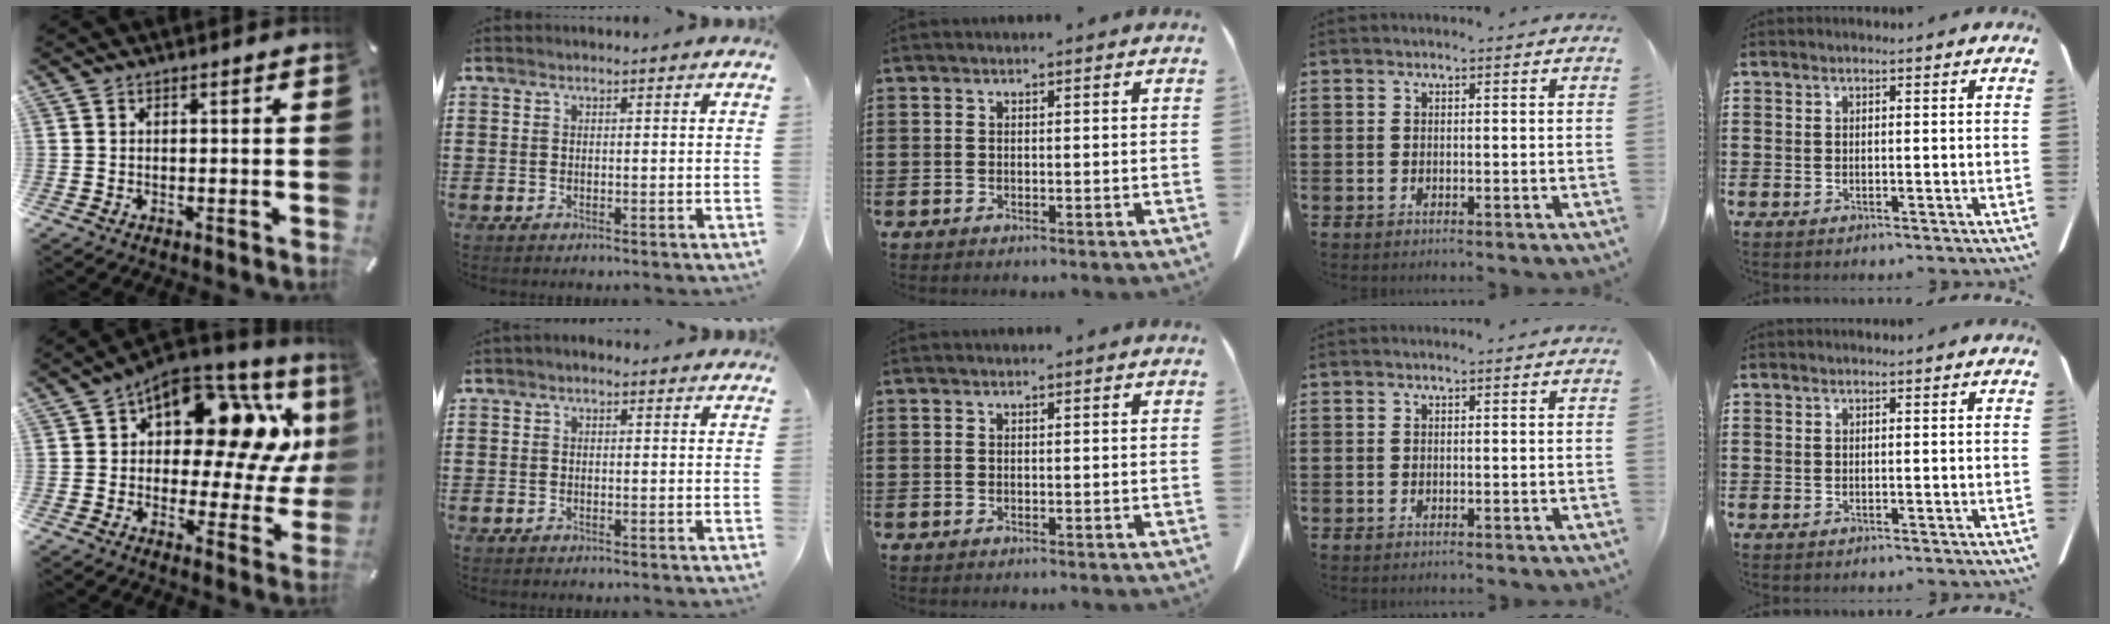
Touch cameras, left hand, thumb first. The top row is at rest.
{"thumb": {"total": 18.6, "force": [8.4, 9.5, 13.6], "torque": [-0.184, -0.068, 0.134]}, "index": {"total": 0.7, "force": [-0.3, 0.6, 0.3], "torque": [-0.008, 0.003, -0.007]}}